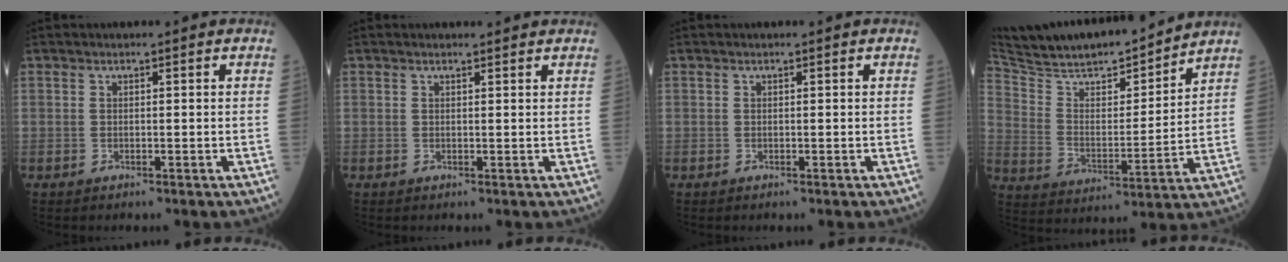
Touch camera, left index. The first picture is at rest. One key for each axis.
{"total": 3.3, "fx": 3.2, "fy": 0.3, "fz": 0.8, "tx": -0.010, "ty": 0.014, "tz": 0.035}
{"total": 0.0}
{"total": 18.5, "fx": 16.8, "fy": 2.6, "fz": 7.3, "tx": -0.128, "ty": -0.002, "tz": 0.275}